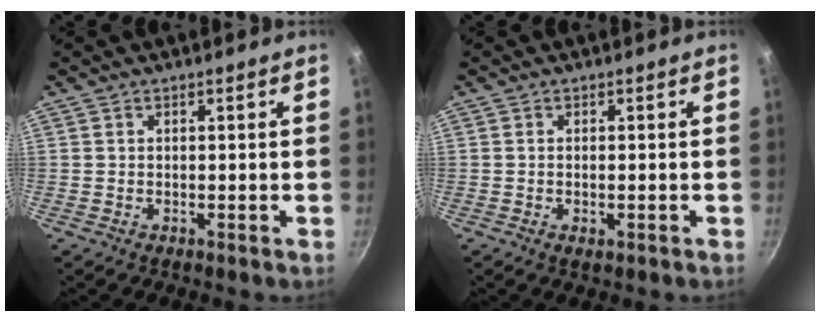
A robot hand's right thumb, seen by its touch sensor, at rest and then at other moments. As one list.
[{"total": 1.4, "force": [-0.5, 0.6, 1.2], "torque": [-0.024, -0.002, -0.007]}]